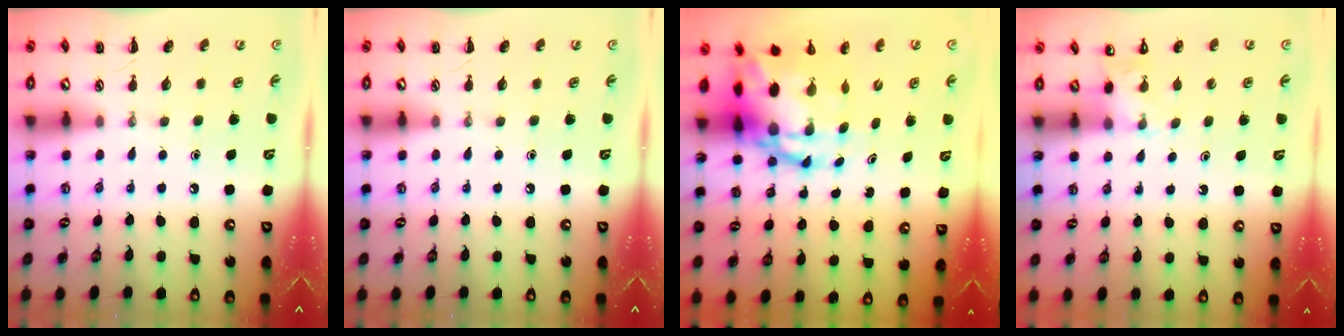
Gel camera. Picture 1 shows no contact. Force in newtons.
{"total": 0.0}
{"total": 11.4, "press": 10.9, "slide": 3.2}
{"total": 4.8, "press": 4.6, "slide": 1.2}